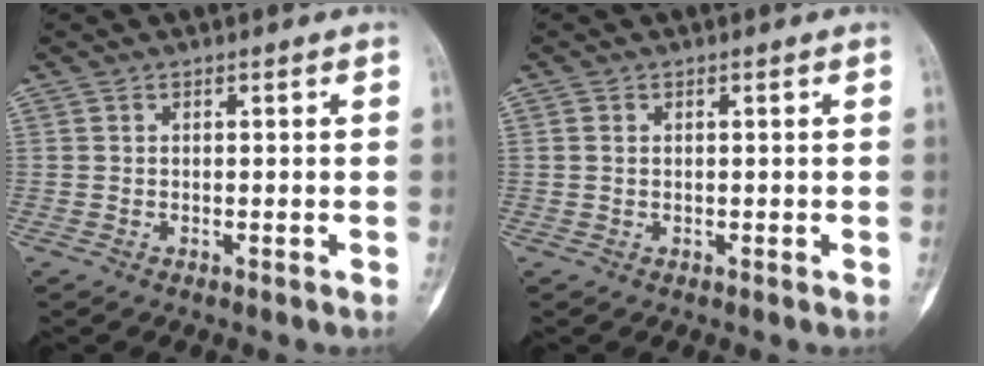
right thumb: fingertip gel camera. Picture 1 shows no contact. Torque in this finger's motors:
{"motor_torque": [0.21, -0.02, 0.36, -0.09, 0.03]}